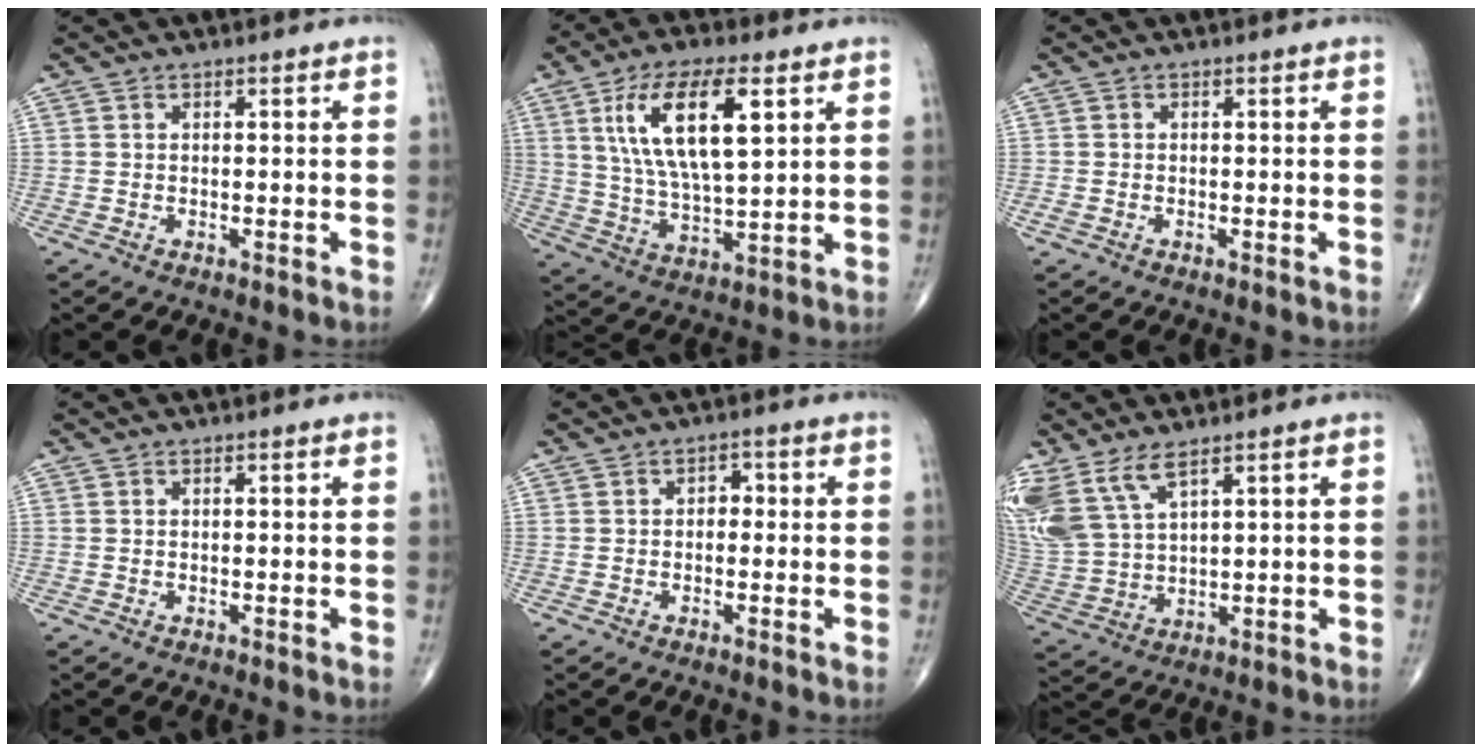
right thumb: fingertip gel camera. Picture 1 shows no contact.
{"total": 16.0, "force": [5.7, 5.8, 13.8], "torque": [-0.253, -0.016, 0.109]}
{"total": 1.1, "force": [-0.4, 0.6, 0.8], "torque": [-0.021, -0.001, -0.009]}
{"total": 0.0}
{"total": 2.1, "force": [0.0, 1.5, 1.5], "torque": [-0.008, 0.008, -0.007]}
{"total": 11.4, "force": [6.9, 4.9, 7.6], "torque": [-0.178, -0.019, 0.156]}